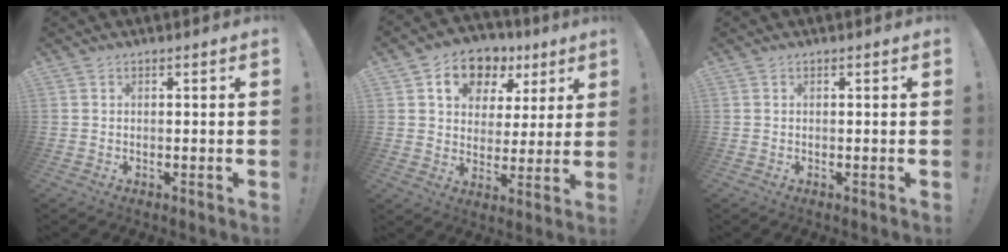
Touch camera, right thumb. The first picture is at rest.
{"total": 12.3, "force": [6.0, 9.3, 5.5], "torque": [-0.091, -0.021, 0.114]}
{"total": 0.0}